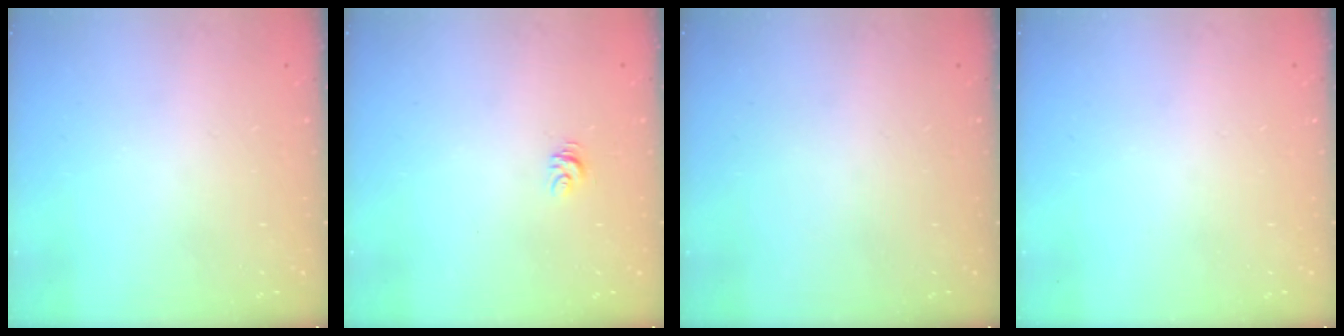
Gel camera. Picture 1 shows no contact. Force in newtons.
{"total": 4.6, "press": 4.6, "slide": 0.1}
{"total": 0.0}
{"total": 0.0}